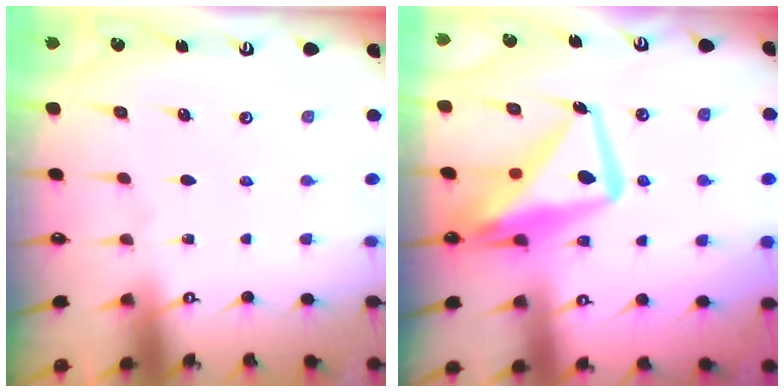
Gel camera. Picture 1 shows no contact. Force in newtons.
{"total": 14.8, "press": 14.8, "slide": 1.4}